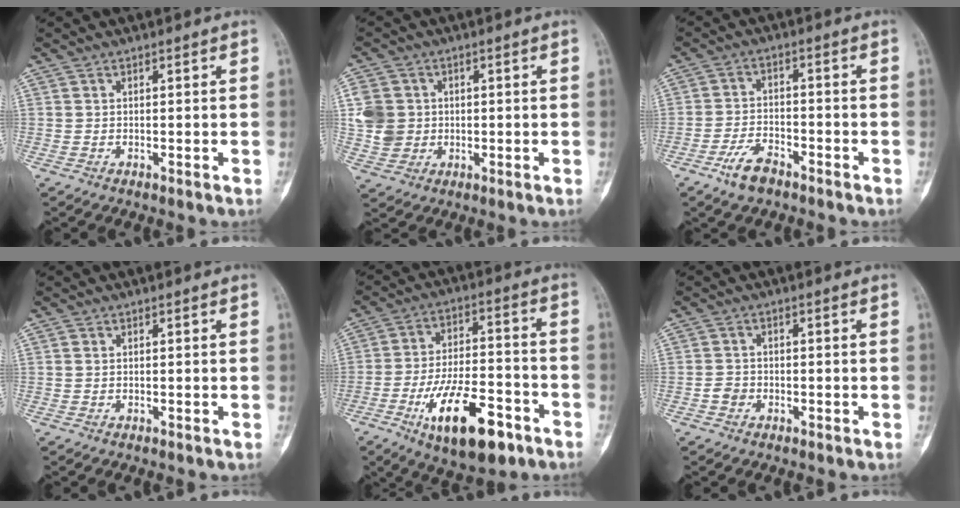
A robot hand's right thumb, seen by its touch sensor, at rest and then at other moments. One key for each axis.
{"total": 7.7, "fx": 0.7, "fy": 7.0, "fz": 3.1, "tx": -0.045, "ty": 0.001, "tz": 0.017}
{"total": 6.0, "fx": -4.1, "fy": 2.7, "fz": 3.4, "tx": -0.066, "ty": 0.023, "tz": -0.074}
{"total": 0.6, "fx": 0.2, "fy": 0.4, "fz": 0.4, "tx": -0.012, "ty": 0.002, "tz": 0.004}
{"total": 17.8, "fx": -8.7, "fy": 7.4, "fz": 13.5, "tx": -0.211, "ty": 0.045, "tz": -0.135}
{"total": 2.0, "fx": -0.8, "fy": 1.7, "fz": 0.7, "tx": -0.004, "ty": 0.008, "tz": -0.019}